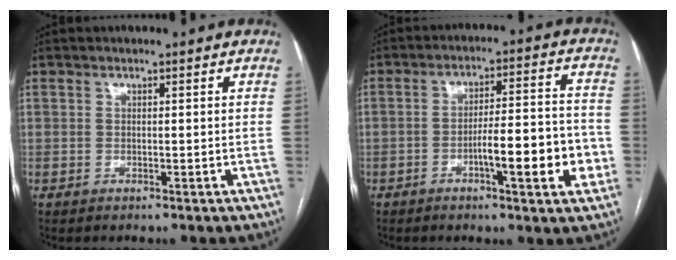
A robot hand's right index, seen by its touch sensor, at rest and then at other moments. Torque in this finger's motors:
{"motor_torque": [1.61, -0.38, 0.81, 0.15]}